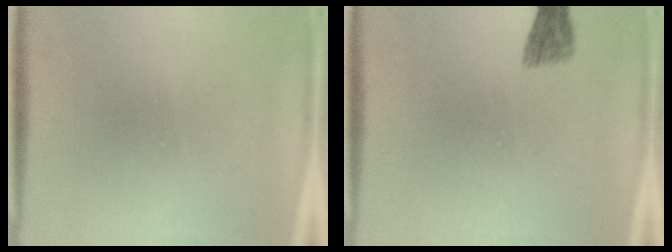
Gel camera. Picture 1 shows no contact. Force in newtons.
{"total": 1.8}